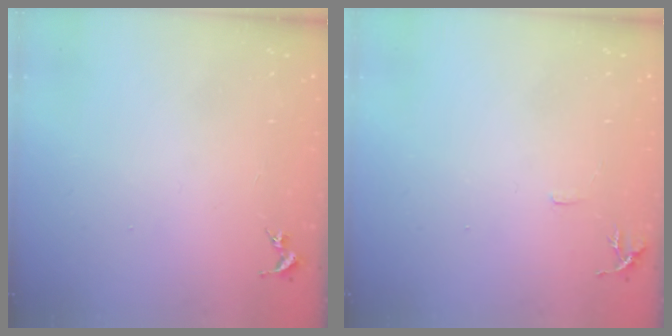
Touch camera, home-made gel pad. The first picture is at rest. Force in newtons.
{"total": 6.0, "press": 5.9, "slide": 0.7}